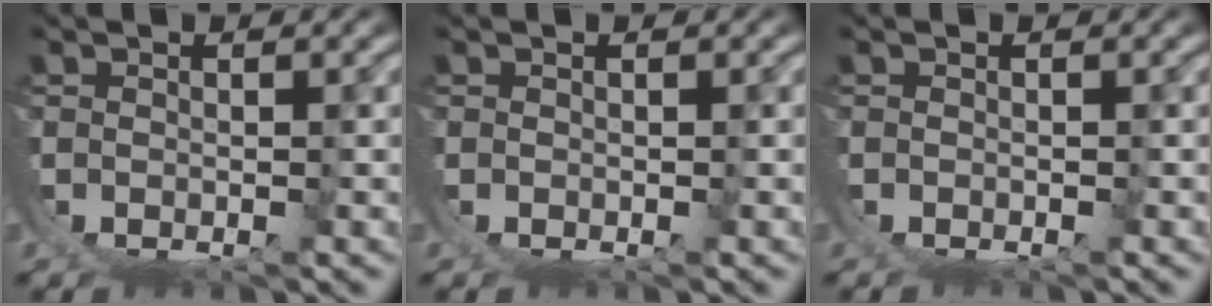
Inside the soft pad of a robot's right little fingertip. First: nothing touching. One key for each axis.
{"total": 0.0}
{"total": 0.7, "fx": 0.0, "fy": -0.7, "fz": -0.3, "tx": 0.007, "ty": 0.002, "tz": 0.001}